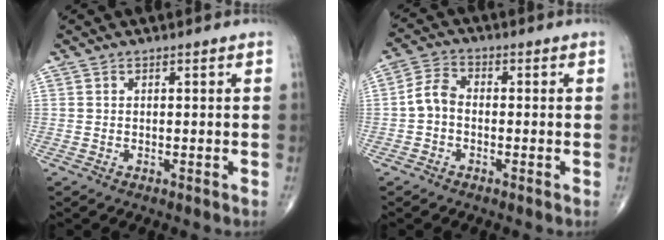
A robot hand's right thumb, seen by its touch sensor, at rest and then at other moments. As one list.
[{"total": 4.6, "force": [-0.9, 3.2, 3.2], "torque": [-0.058, 0.017, -0.030]}]